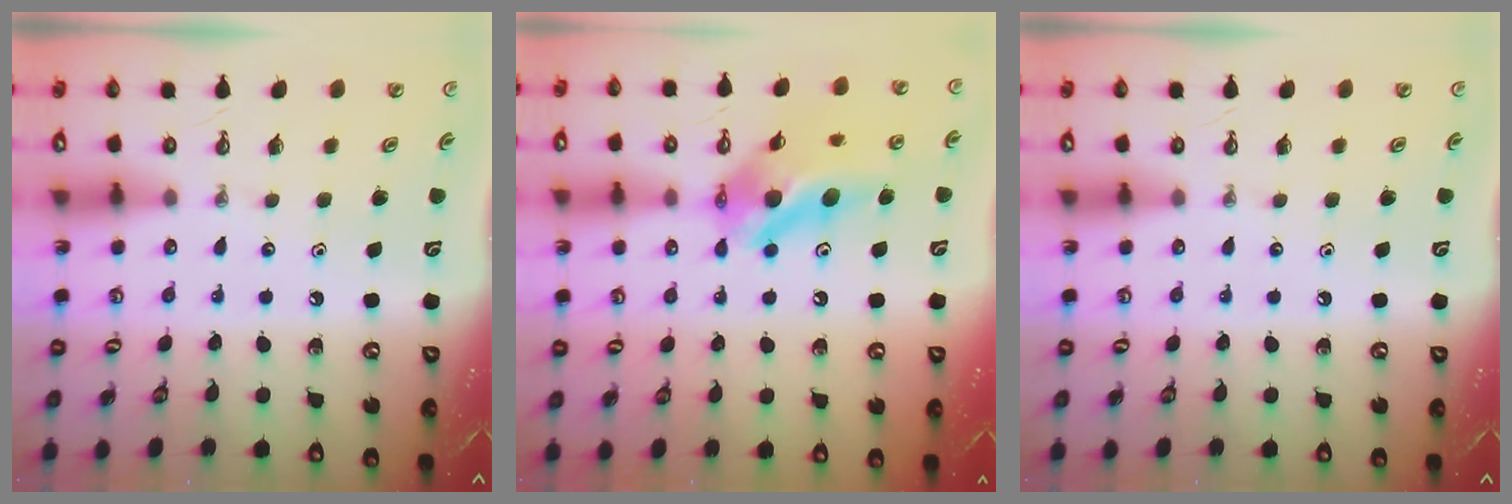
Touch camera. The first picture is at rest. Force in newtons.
{"total": 12.8, "press": 12.4, "slide": 3.0}
{"total": 0.0}